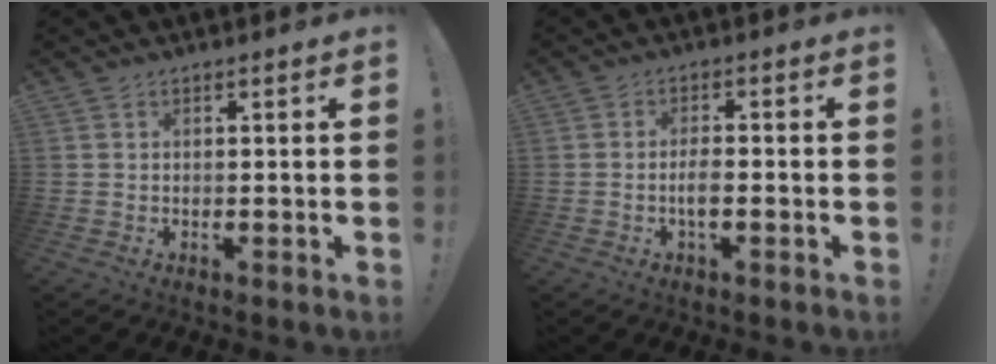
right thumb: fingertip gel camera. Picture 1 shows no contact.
{"total": 3.9, "force": [-1.1, 1.2, 3.5], "torque": [-0.073, -0.001, -0.023]}